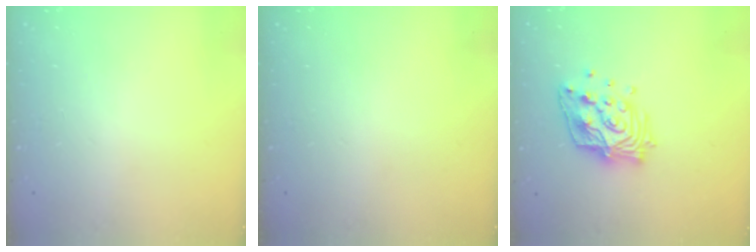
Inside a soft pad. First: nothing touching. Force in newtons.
{"total": 0.0}
{"total": 15.5, "press": 15.5, "slide": 1.2}